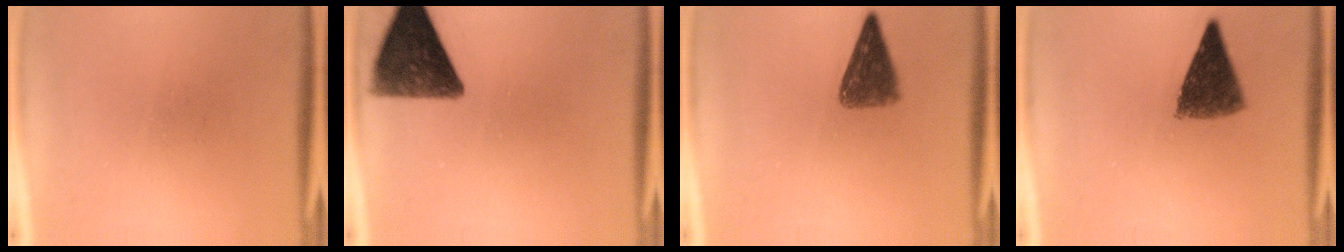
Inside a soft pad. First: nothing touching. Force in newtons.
{"total": 11.8}
{"total": 6.2}
{"total": 8.2}